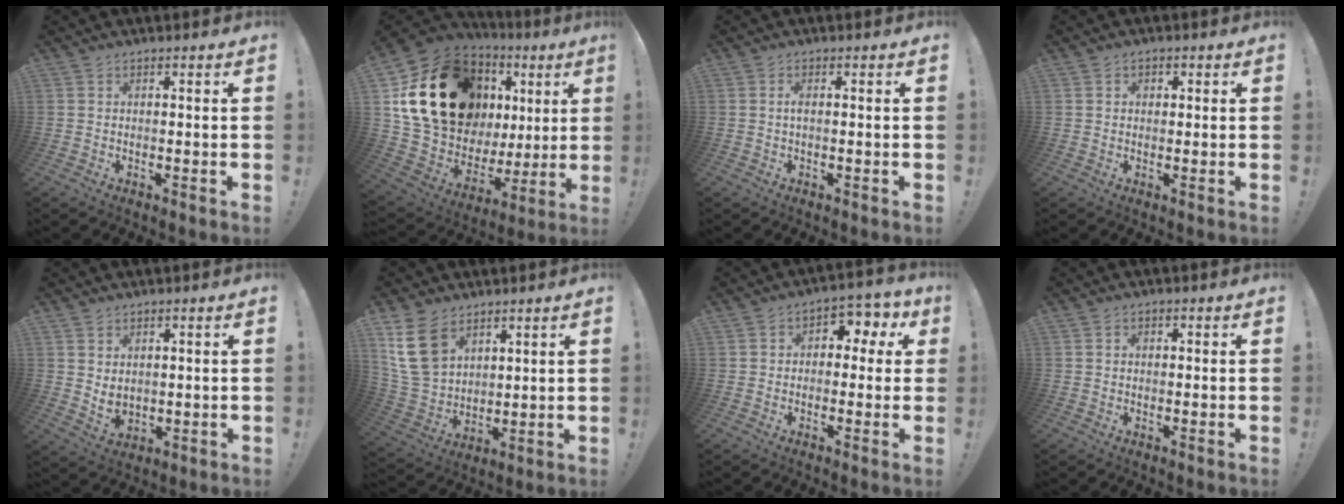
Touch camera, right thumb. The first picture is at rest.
{"total": 24.6, "force": [9.4, 16.9, 15.3], "torque": [-0.248, -0.046, 0.206]}
{"total": 1.1, "force": [-0.2, 0.3, 1.1], "torque": [-0.020, 0.002, -0.004]}
{"total": 1.3, "force": [0.2, 1.1, 0.6], "torque": [0.006, -0.003, 0.000]}
{"total": 4.4, "force": [2.4, 2.9, 2.2], "torque": [-0.025, -0.019, 0.047]}
{"total": 14.4, "force": [8.0, 9.6, 7.1], "torque": [-0.142, -0.042, 0.159]}
{"total": 4.9, "force": [0.3, 4.1, 2.6], "torque": [-0.023, 0.002, 0.003]}
{"total": 0.7, "force": [0.1, 0.5, 0.3], "torque": [0.002, -0.001, 0.001]}